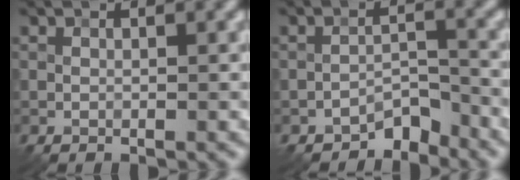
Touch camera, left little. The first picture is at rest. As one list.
[{"total": 3.4, "force": [-3.0, 1.2, 1.2], "torque": [-0.012, 0.010, -0.055]}]